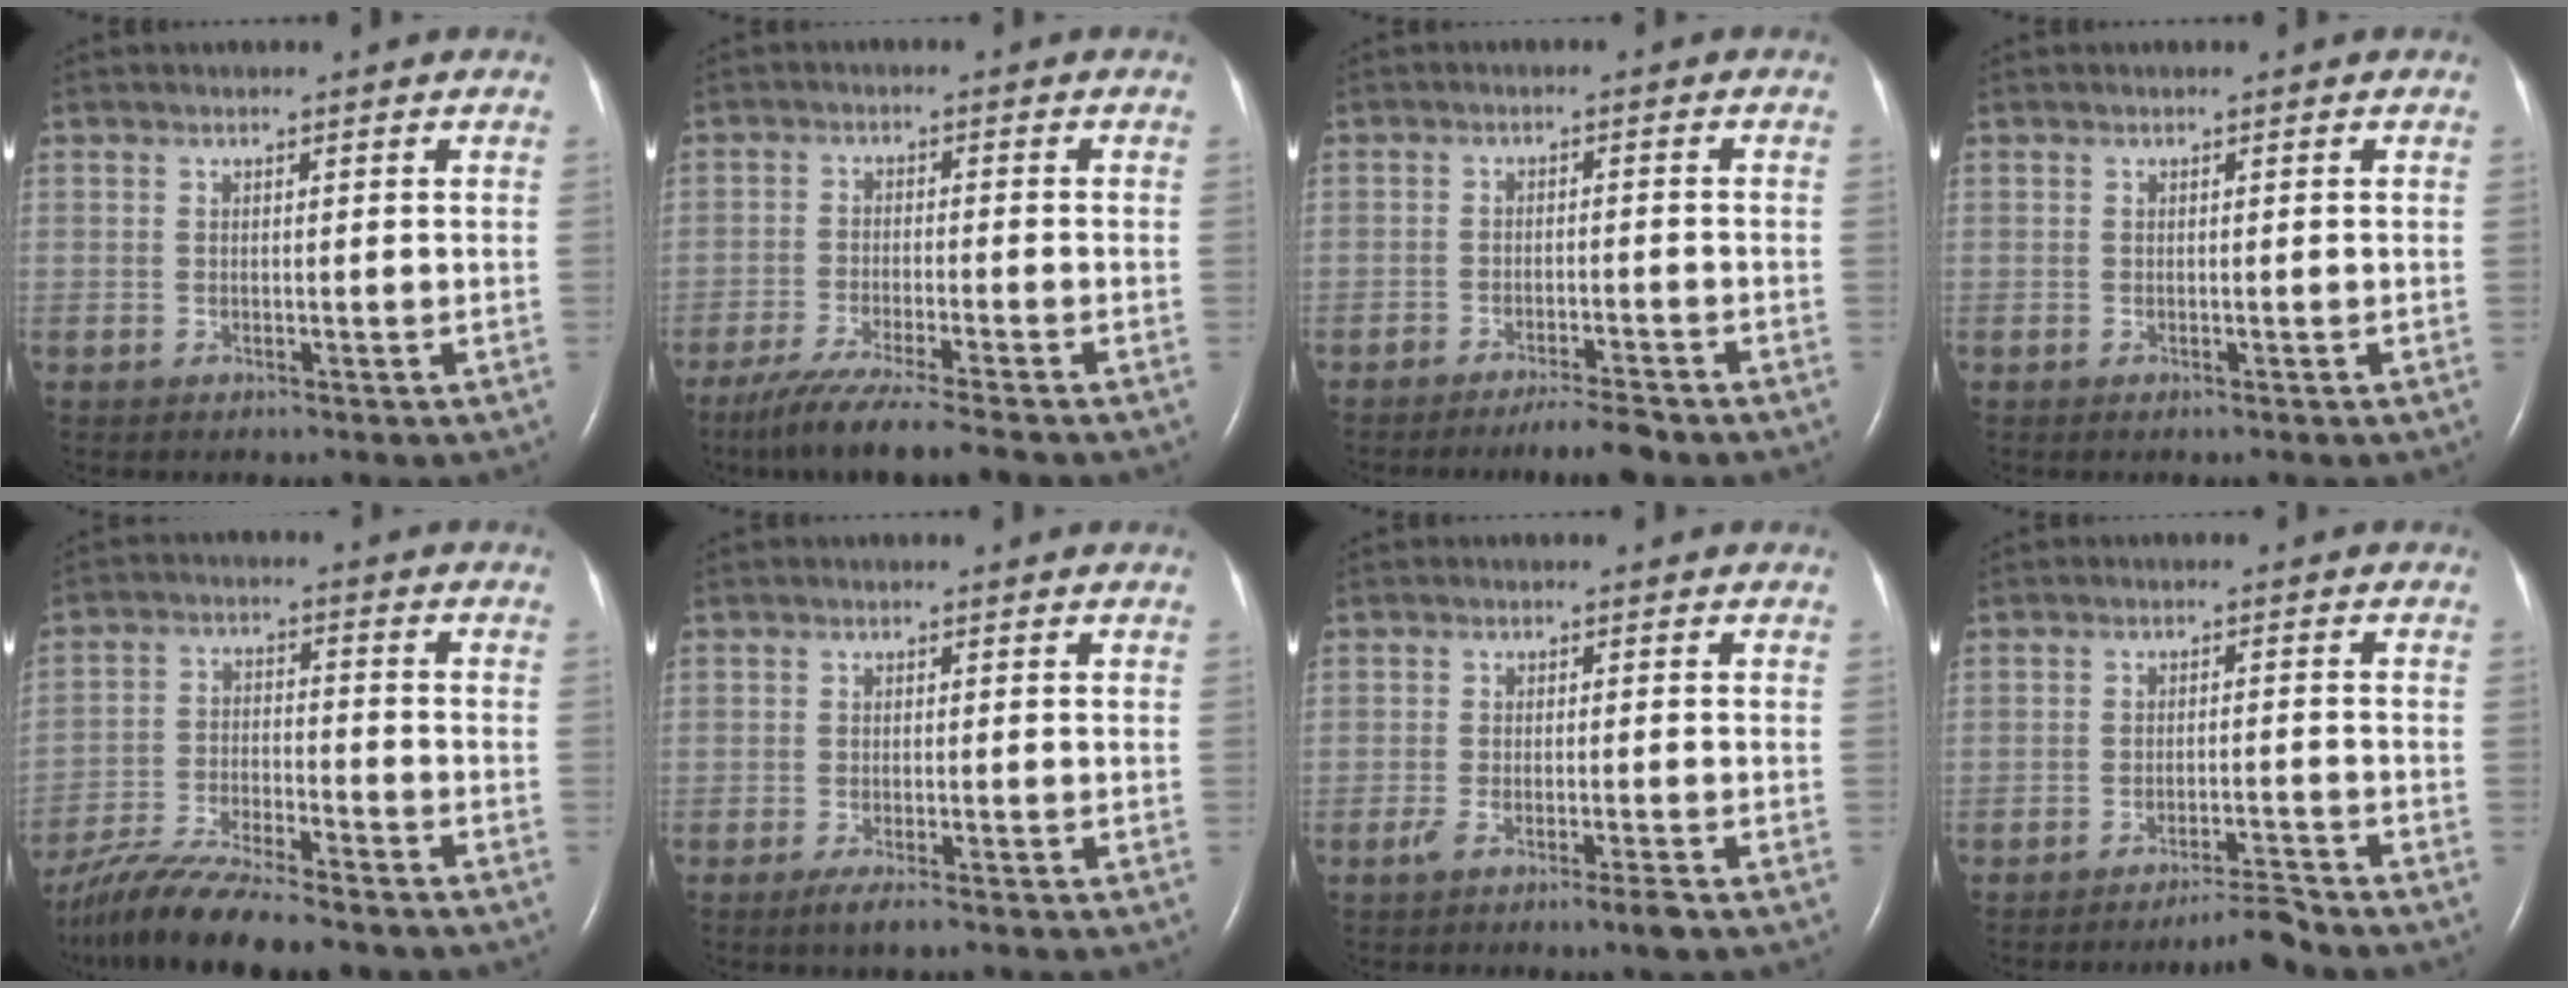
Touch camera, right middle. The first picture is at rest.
{"total": 9.7, "force": [-8.1, -0.9, 5.2], "torque": [-0.085, -0.034, -0.135]}
{"total": 4.4, "force": [-3.8, 0.2, 2.3], "torque": [-0.036, -0.009, -0.064]}
{"total": 0.0}
{"total": 13.4, "force": [-11.5, 1.5, 6.7], "torque": [-0.127, -0.021, -0.197]}
{"total": 2.4, "force": [-1.6, 0.2, 1.8], "torque": [-0.040, -0.007, -0.031]}
{"total": 3.3, "force": [-2.2, -0.1, 2.6], "torque": [-0.051, -0.008, -0.042]}
{"total": 3.9, "force": [-3.6, -1.2, 0.7], "torque": [-0.011, -0.015, -0.060]}